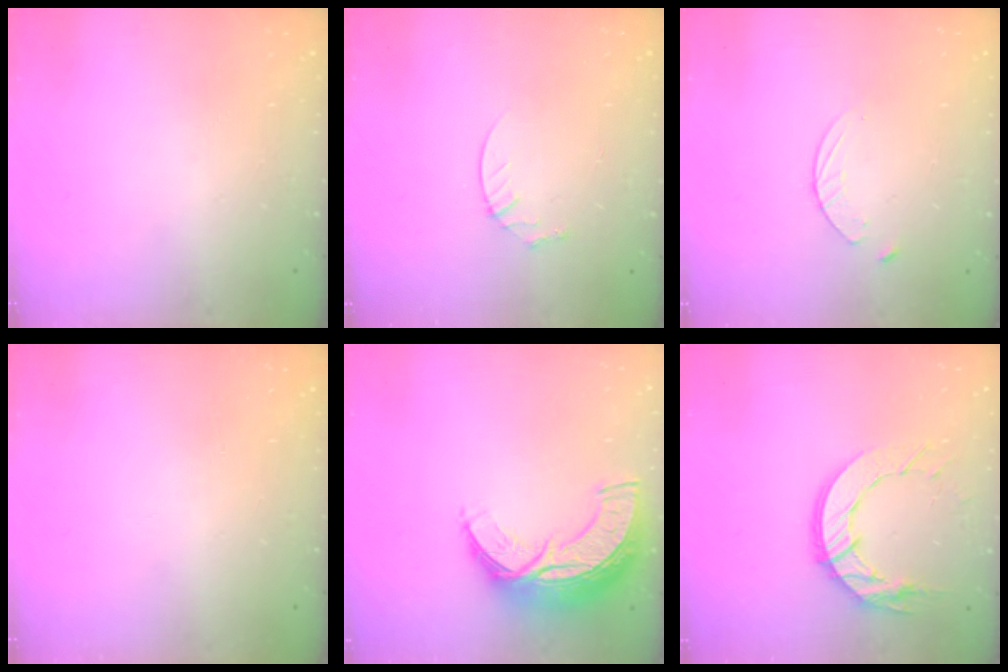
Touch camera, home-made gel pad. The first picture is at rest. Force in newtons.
{"total": 3.6, "press": 3.6, "slide": 0.4}
{"total": 3.1, "press": 3.1, "slide": 0.3}
{"total": 0.0}
{"total": 13.7, "press": 13.6, "slide": 0.8}
{"total": 12.1, "press": 12.1, "slide": 0.8}